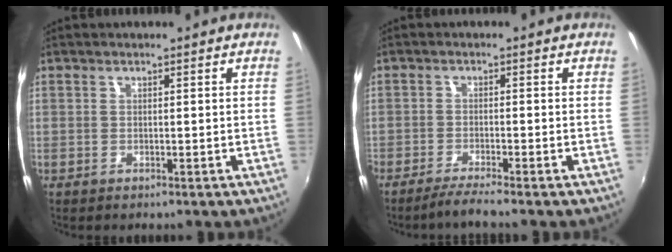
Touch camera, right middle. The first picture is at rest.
{"total": 3.7, "force": [-3.2, -0.7, 1.8], "torque": [-0.054, -0.009, -0.060]}